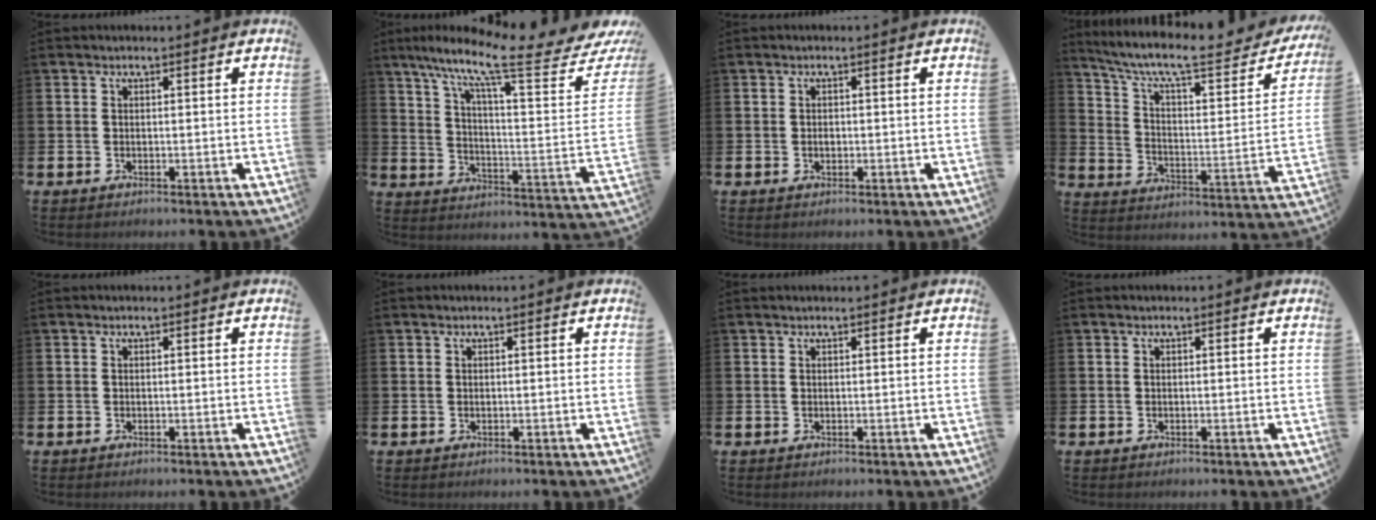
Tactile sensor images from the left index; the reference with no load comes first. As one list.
[{"total": 11.9, "force": [9.0, 1.8, 7.5], "torque": [-0.142, -0.078, 0.136]}, {"total": 0.8, "force": [-0.1, 0.6, 0.6], "torque": [-0.004, 0.001, -0.005]}, {"total": 9.0, "force": [7.3, 2.1, 4.8], "torque": [-0.112, -0.053, 0.115]}, {"total": 0.0}, {"total": 0.0}, {"total": 0.0}, {"total": 0.0}]